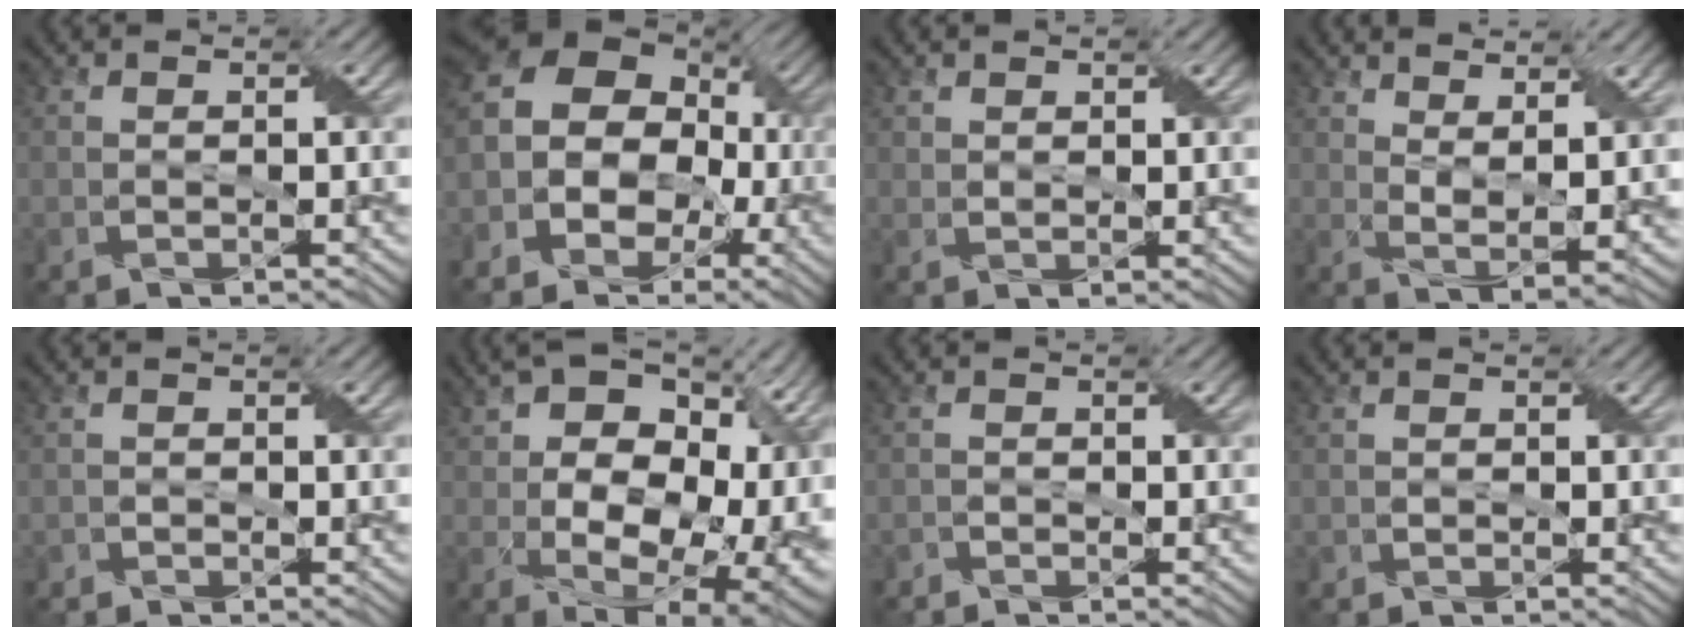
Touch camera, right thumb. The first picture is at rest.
{"total": 14.7, "force": [-2.4, 11.9, 8.2], "torque": [-0.174, -0.008, -0.060]}
{"total": 1.5, "force": [1.2, 0.8, 0.7], "torque": [-0.016, -0.001, 0.025]}
{"total": 6.3, "force": [4.3, 1.5, 4.3], "torque": [-0.083, -0.011, 0.081]}
{"total": 0.9, "force": [-0.3, 0.7, 0.3], "torque": [-0.005, -0.004, -0.005]}
{"total": 20.1, "force": [3.7, 12.7, 15.1], "torque": [-0.222, 0.014, 0.100]}
{"total": 1.0, "force": [-0.6, 0.7, 0.5], "torque": [-0.009, -0.002, -0.010]}
{"total": 0.9, "force": [0.2, 0.8, 0.5], "torque": [-0.011, -0.001, 0.006]}